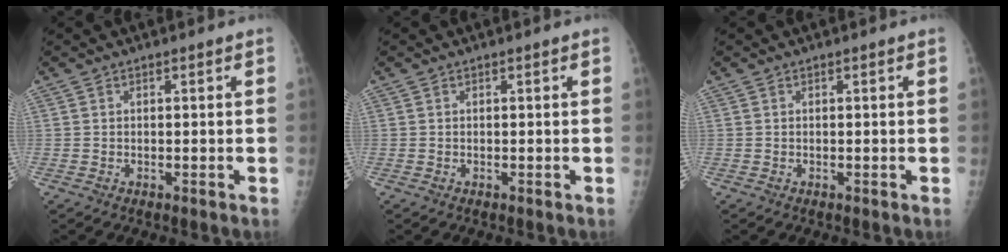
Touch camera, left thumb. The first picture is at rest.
{"total": 0.0}
{"total": 0.0}